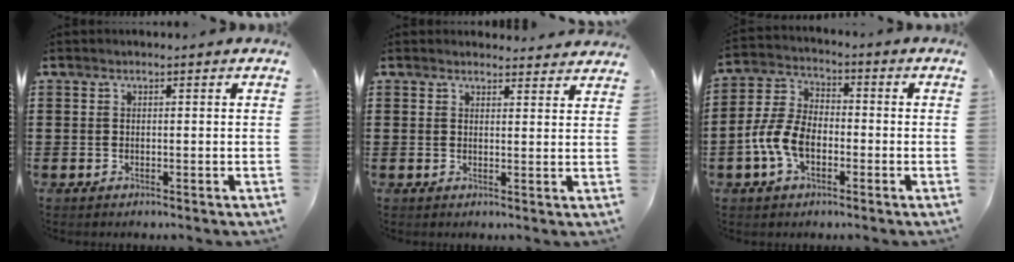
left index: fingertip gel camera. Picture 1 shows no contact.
{"total": 2.4, "force": [2.4, 0.3, 0.2], "torque": [-0.002, -0.009, 0.044]}
{"total": 7.3, "force": [-2.7, 4.4, 5.1], "torque": [-0.138, 0.001, -0.062]}